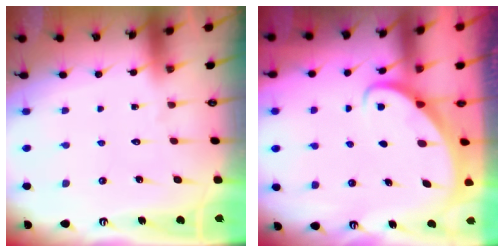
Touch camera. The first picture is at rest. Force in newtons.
{"total": 2.2, "press": 2.2, "slide": 0.2}